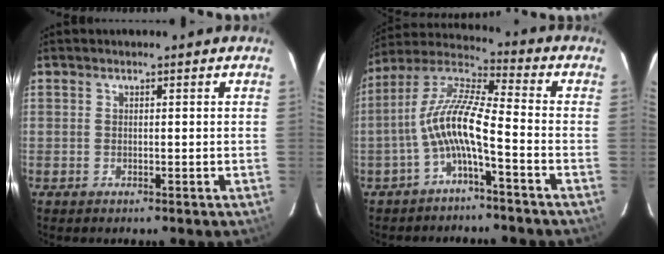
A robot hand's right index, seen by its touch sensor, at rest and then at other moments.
{"total": 10.3, "force": [-3.7, 1.4, 9.5], "torque": [-0.206, 0.016, -0.073]}